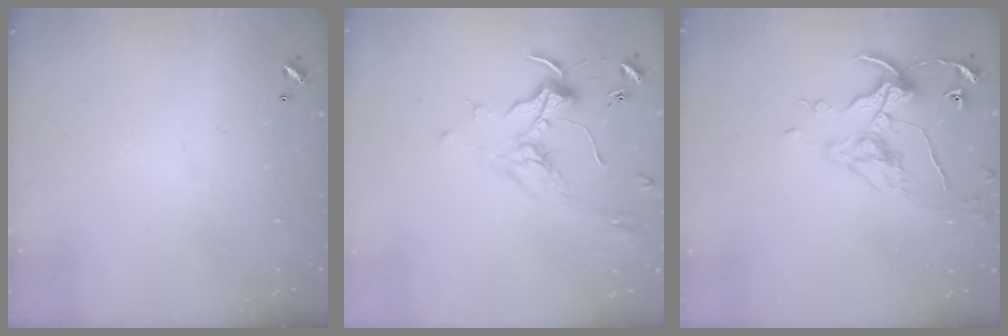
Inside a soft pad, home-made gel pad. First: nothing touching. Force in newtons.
{"total": 1.8, "press": 1.6, "slide": 0.8}
{"total": 6.2, "press": 6.1, "slide": 0.8}